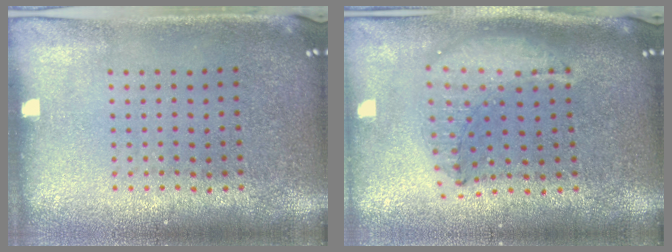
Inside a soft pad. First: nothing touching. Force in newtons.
{"total": 1.5, "press": 1.3, "slide": 0.7}